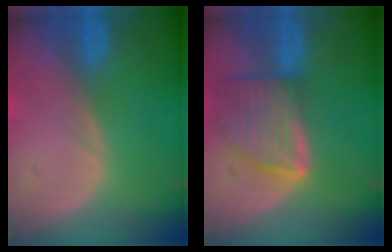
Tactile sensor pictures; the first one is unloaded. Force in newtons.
{"total": 8.0, "press": 7.1, "slide": 3.6}